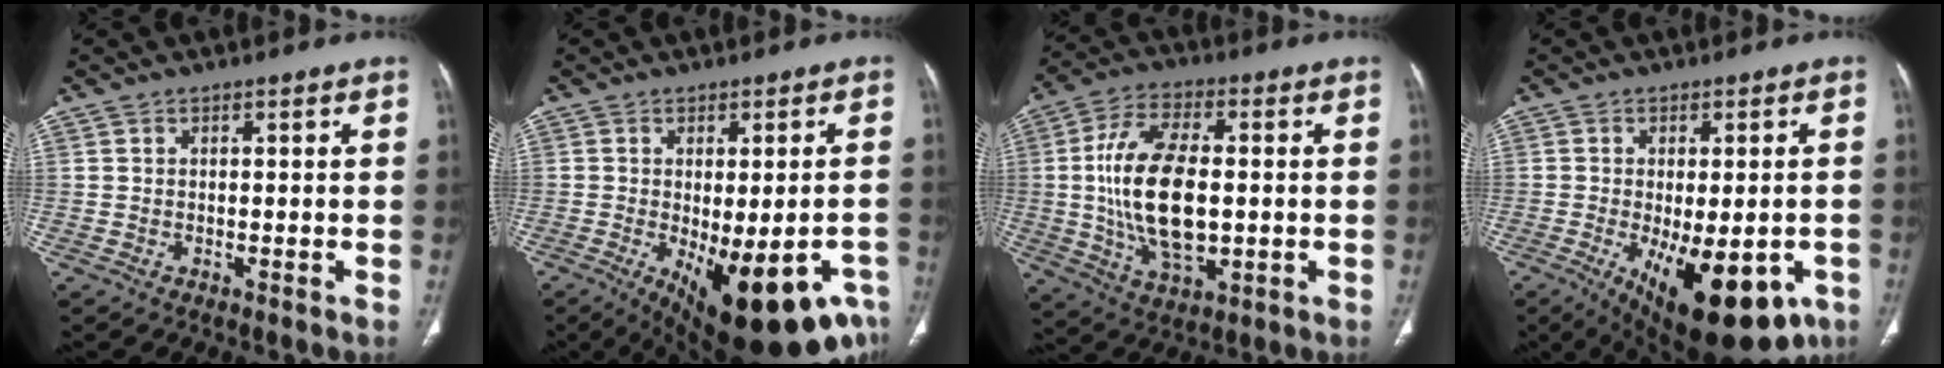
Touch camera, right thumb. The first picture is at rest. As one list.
[{"total": 19.0, "force": [-9.2, 7.3, 14.9], "torque": [-0.149, -0.006, -0.109]}, {"total": 17.7, "force": [-0.1, 9.1, 15.2], "torque": [-0.285, 0.000, 0.003]}, {"total": 18.6, "force": [-7.9, 8.2, 14.7], "torque": [-0.168, -0.010, -0.095]}]